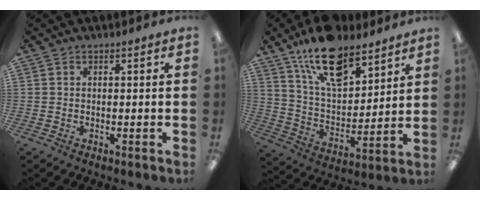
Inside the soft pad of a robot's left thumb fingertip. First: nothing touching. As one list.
[{"total": 17.1, "force": [12.2, 7.8, 9.2], "torque": [-0.162, -0.060, 0.217]}]